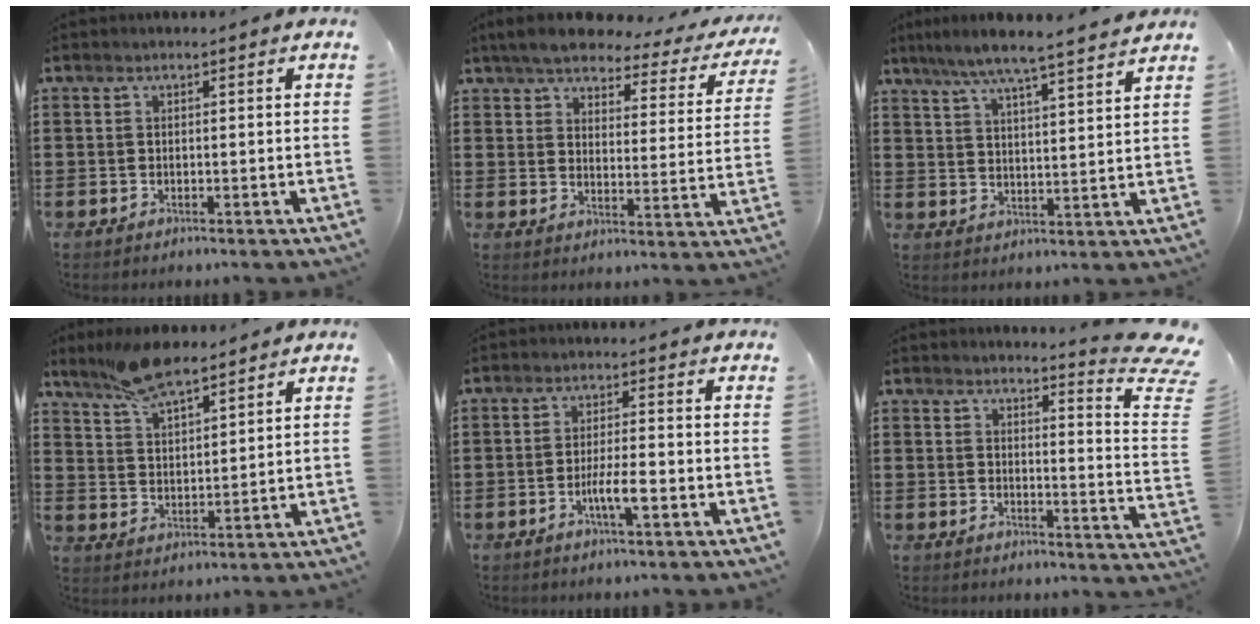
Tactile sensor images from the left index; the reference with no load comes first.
{"total": 5.1, "force": [4.5, 0.9, 2.1], "torque": [-0.066, -0.025, 0.075]}
{"total": 6.2, "force": [5.5, -0.7, 2.7], "torque": [-0.072, -0.027, 0.094]}
{"total": 8.0, "force": [6.8, 1.9, 3.7], "torque": [-0.089, -0.009, 0.129]}
{"total": 4.5, "force": [-1.7, 0.8, 4.1], "torque": [-0.074, 0.000, -0.032]}
{"total": 5.9, "force": [4.8, 0.0, 3.5], "torque": [-0.046, -0.043, 0.073]}